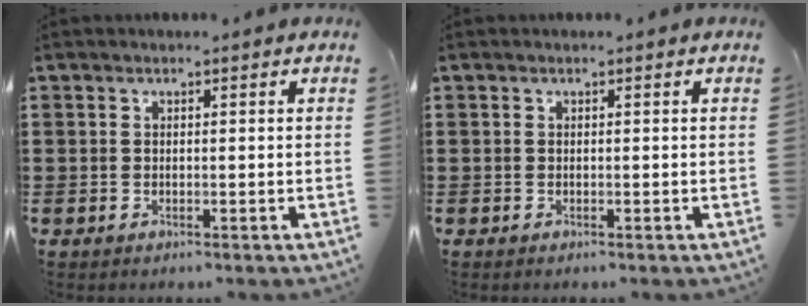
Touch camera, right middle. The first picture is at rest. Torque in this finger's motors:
{"motor_torque": [-0.25, 0.02, 0.00, -0.01]}